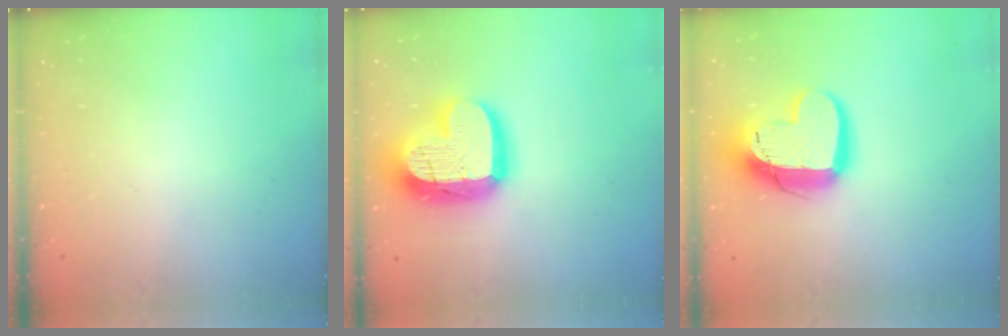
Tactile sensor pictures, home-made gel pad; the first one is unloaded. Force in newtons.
{"total": 21.4, "press": 21.3, "slide": 1.7}
{"total": 18.9, "press": 18.8, "slide": 1.5}